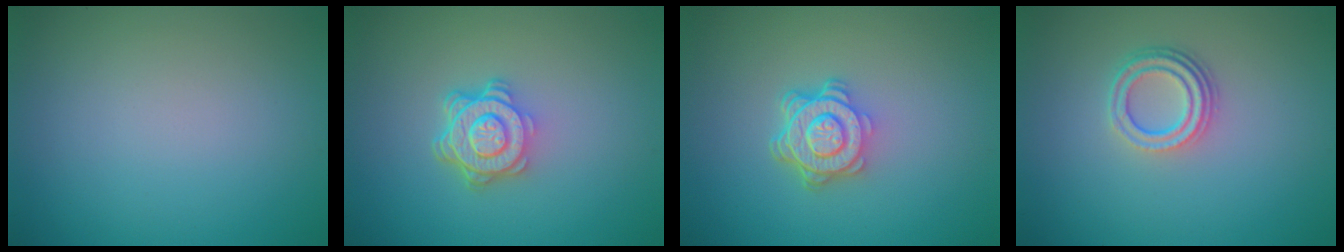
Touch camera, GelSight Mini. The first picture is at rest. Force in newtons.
{"total": 4.7, "press": 3.4, "slide": 3.2}
{"total": 4.7, "press": 3.4, "slide": 3.2}
{"total": 3.3, "press": 2.4, "slide": 2.3}